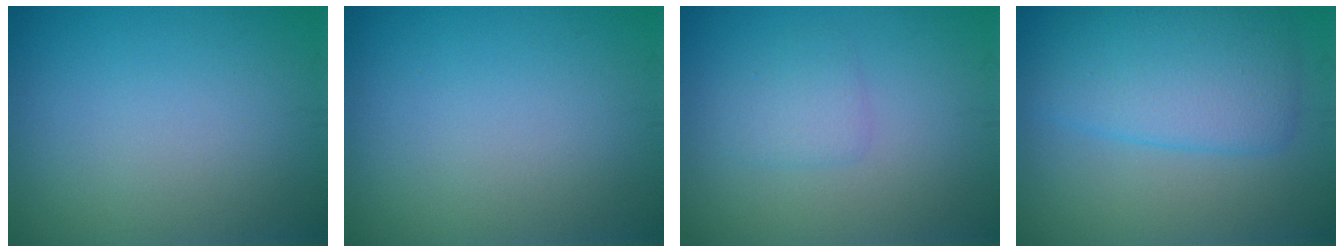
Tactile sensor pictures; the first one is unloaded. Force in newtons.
{"total": 0.0}
{"total": 1.8, "press": 1.8, "slide": 0.1}
{"total": 5.8, "press": 5.8, "slide": 0.3}